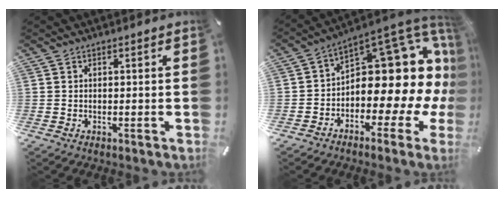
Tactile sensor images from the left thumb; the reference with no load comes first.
{"total": 15.8, "force": [3.3, 9.7, 12.1], "torque": [-0.135, -0.061, 0.060]}